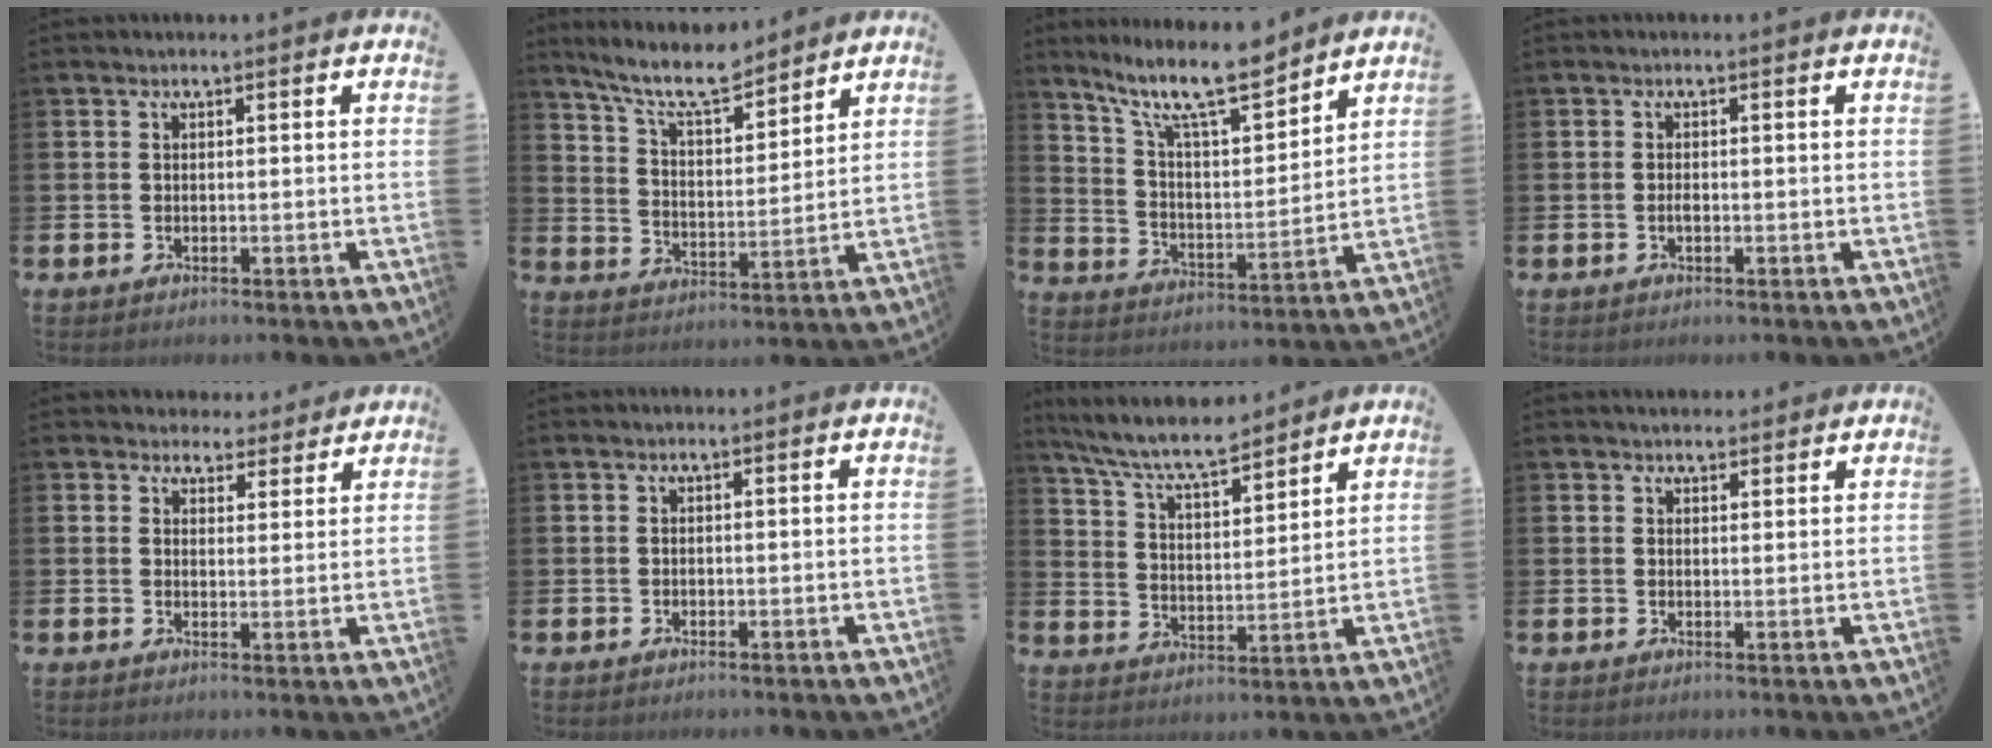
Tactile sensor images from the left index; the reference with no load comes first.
{"total": 9.0, "force": [8.0, 1.8, 3.6], "torque": [-0.095, -0.039, 0.144]}
{"total": 11.8, "force": [10.1, 2.3, 5.8], "torque": [-0.134, -0.054, 0.177]}
{"total": 0.8, "force": [-0.4, 0.4, 0.7], "torque": [-0.013, -0.001, -0.007]}
{"total": 3.7, "force": [3.4, 1.6, -0.1], "torque": [-0.004, -0.020, 0.059]}
{"total": 0.0}
{"total": 8.2, "force": [7.4, 1.3, 3.1], "torque": [-0.095, -0.039, 0.133]}
{"total": 2.3, "force": [2.2, 0.6, 0.0], "torque": [0.003, -0.008, 0.039]}